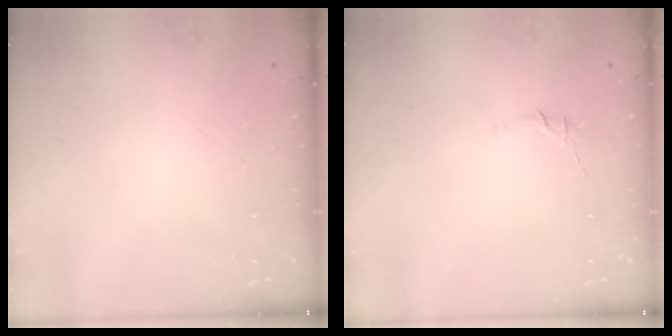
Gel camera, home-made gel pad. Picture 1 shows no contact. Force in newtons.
{"total": 4.5, "press": 4.4, "slide": 1.0}